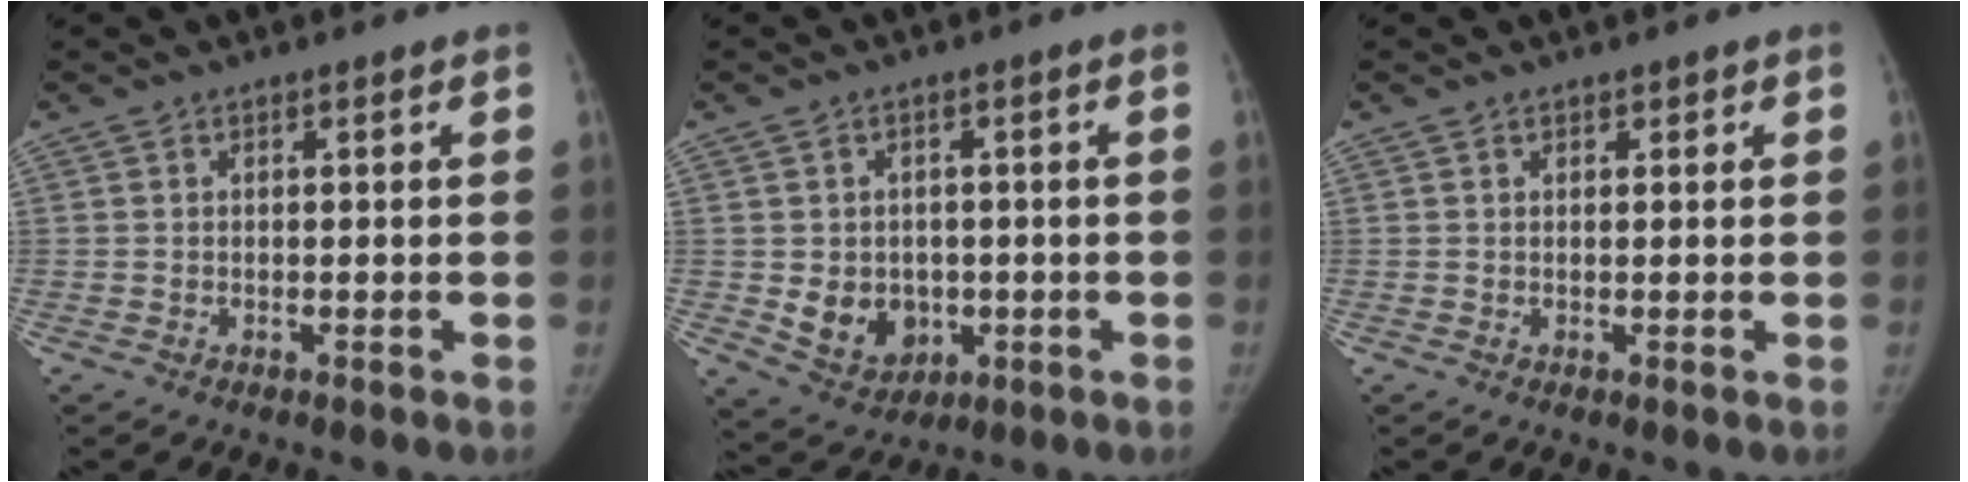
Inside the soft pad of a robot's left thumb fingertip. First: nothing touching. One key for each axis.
{"total": 8.4, "fx": -1.1, "fy": 6.9, "fz": 4.5, "tx": -0.040, "ty": -0.003, "tz": 0.001}
{"total": 0.7, "fx": 0.5, "fy": 0.4, "fz": 0.1, "tx": 0.006, "ty": -0.003, "tz": 0.005}